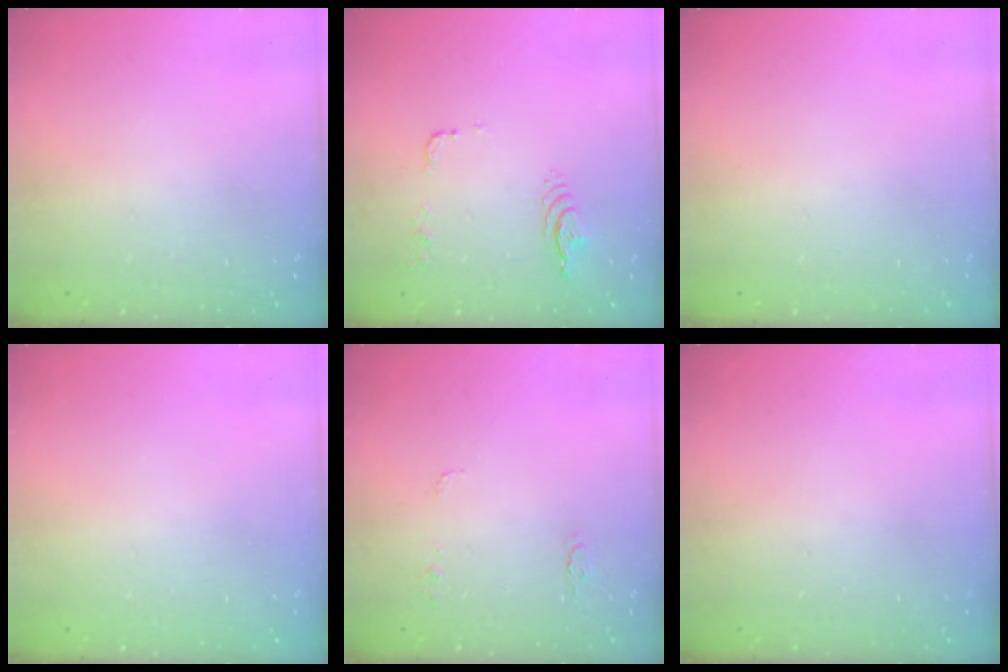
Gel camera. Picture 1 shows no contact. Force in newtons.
{"total": 8.3, "press": 8.3, "slide": 0.8}
{"total": 0.0}
{"total": 0.0}
{"total": 5.2, "press": 5.1, "slide": 0.5}
{"total": 0.0}